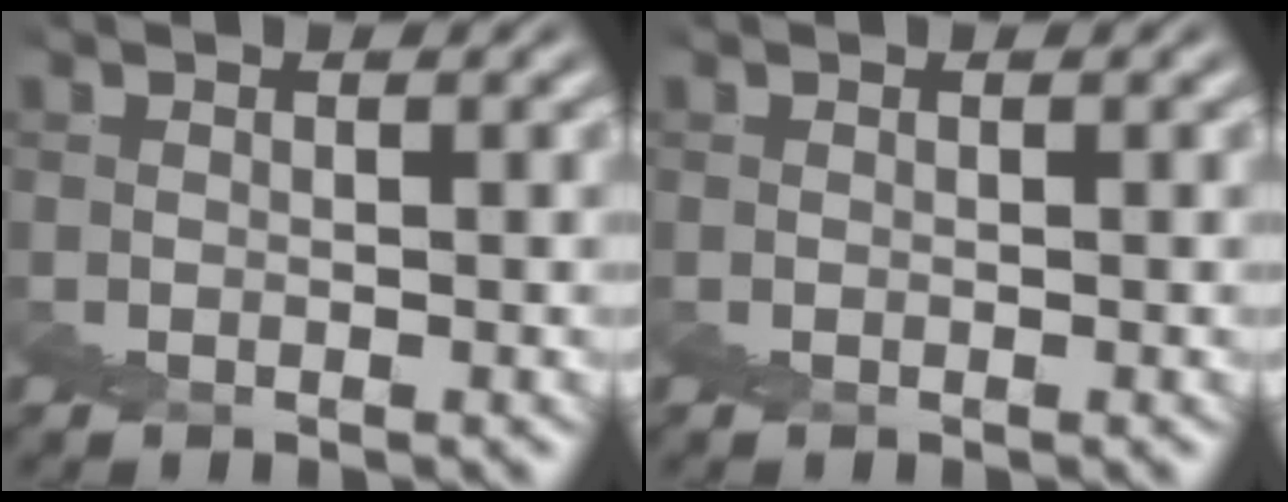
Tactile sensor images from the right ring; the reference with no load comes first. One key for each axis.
{"total": 0.0}